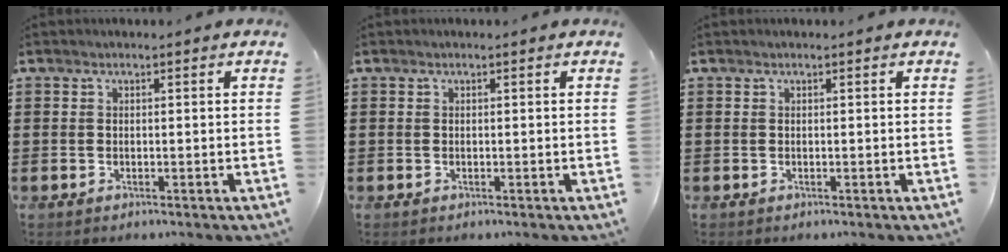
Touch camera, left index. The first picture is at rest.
{"total": 0.0}
{"total": 0.0}